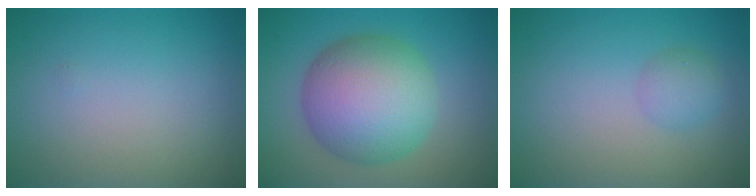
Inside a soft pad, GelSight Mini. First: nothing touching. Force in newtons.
{"total": 10.2, "press": 10.2, "slide": 0.5}
{"total": 1.7, "press": 1.7, "slide": 0.0}